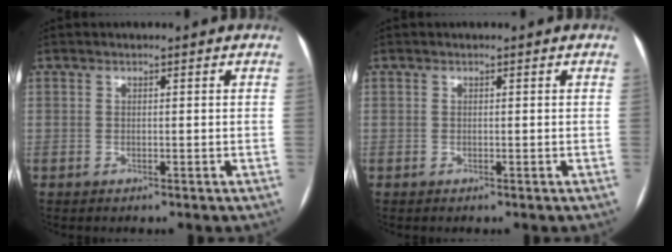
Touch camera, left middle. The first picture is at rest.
{"total": 0.0}